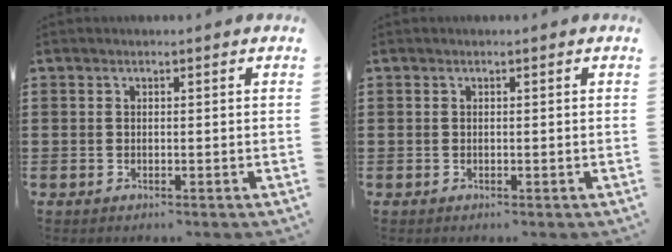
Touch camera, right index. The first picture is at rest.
{"total": 0.0}